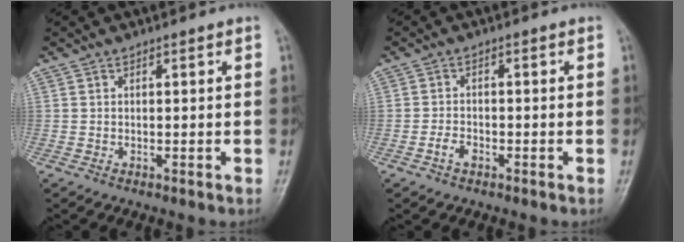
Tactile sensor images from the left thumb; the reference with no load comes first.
{"total": 2.5, "force": [-1.4, 1.5, 1.4], "torque": [-0.026, 0.010, -0.026]}